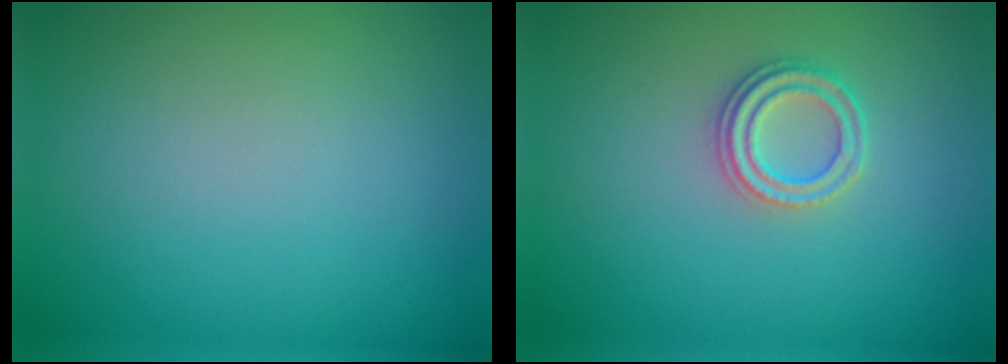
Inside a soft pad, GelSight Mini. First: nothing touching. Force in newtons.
{"total": 2.3, "press": 2.2, "slide": 0.5}